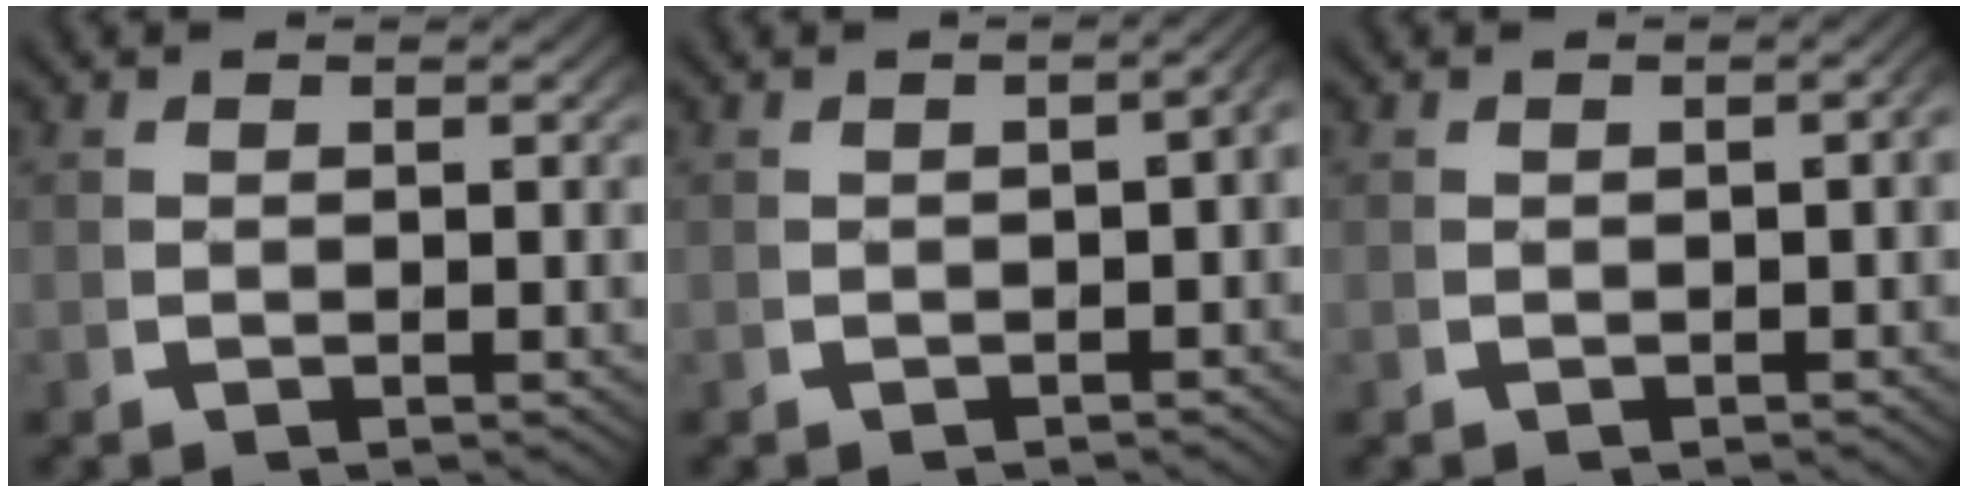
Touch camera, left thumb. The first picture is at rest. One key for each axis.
{"total": 3.1, "fx": -0.7, "fy": 1.5, "fz": 2.6, "tx": -0.028, "ty": 0.010, "tz": -0.011}
{"total": 1.2, "fx": -0.5, "fy": 0.5, "fz": 1.0, "tx": -0.011, "ty": 0.003, "tz": -0.007}